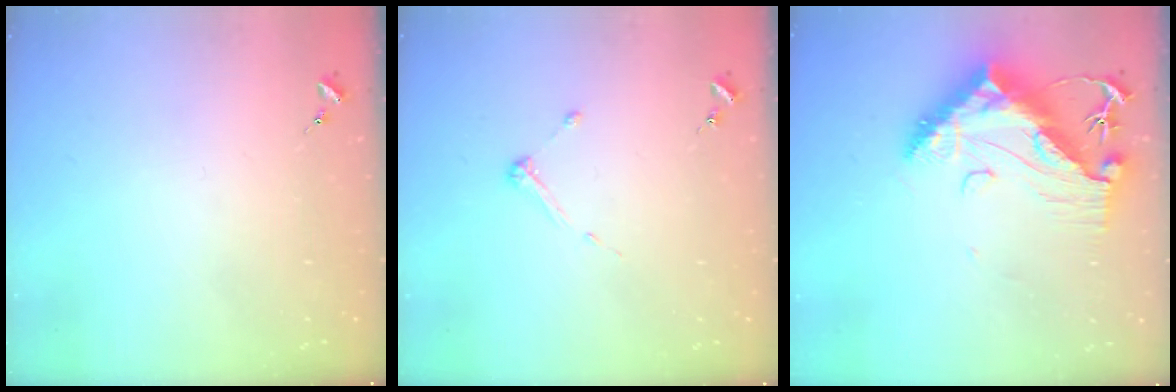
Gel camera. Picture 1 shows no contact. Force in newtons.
{"total": 3.2, "press": 3.2, "slide": 0.4}
{"total": 16.5, "press": 16.4, "slide": 1.3}